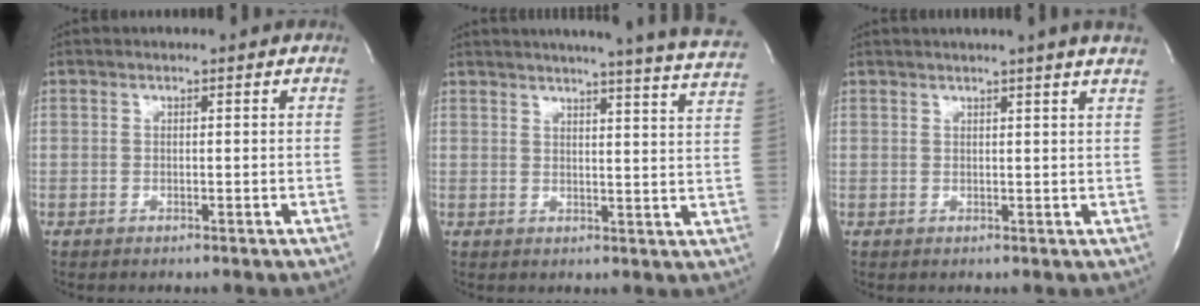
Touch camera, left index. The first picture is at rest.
{"total": 20.8, "force": [18.9, -0.4, 8.8], "torque": [-0.129, -0.064, 0.212]}
{"total": 5.6, "force": [4.6, -1.3, 2.8], "torque": [-0.037, 0.007, 0.045]}